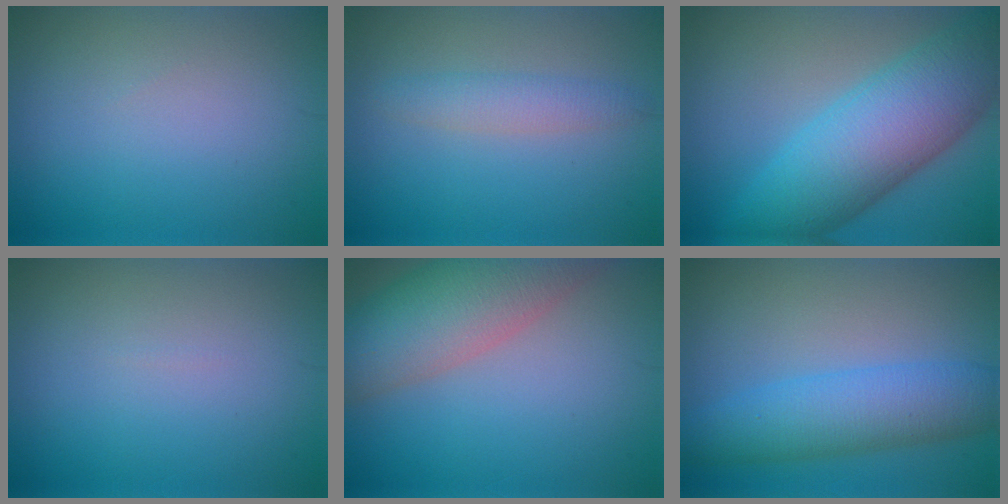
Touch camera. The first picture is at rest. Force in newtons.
{"total": 2.2, "press": 2.2, "slide": 0.0}
{"total": 10.6, "press": 10.6, "slide": 0.1}
{"total": 0.0}
{"total": 8.9, "press": 8.9, "slide": 0.4}
{"total": 6.1, "press": 6.1, "slide": 0.1}